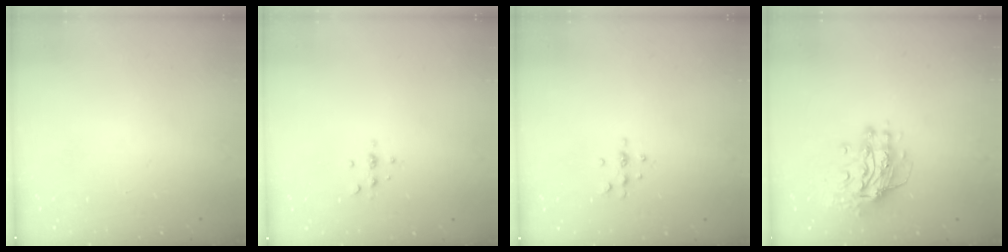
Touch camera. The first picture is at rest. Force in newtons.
{"total": 3.7, "press": 3.3, "slide": 1.6}
{"total": 5.2, "press": 5.2, "slide": 0.6}
{"total": 13.2, "press": 13.1, "slide": 1.2}